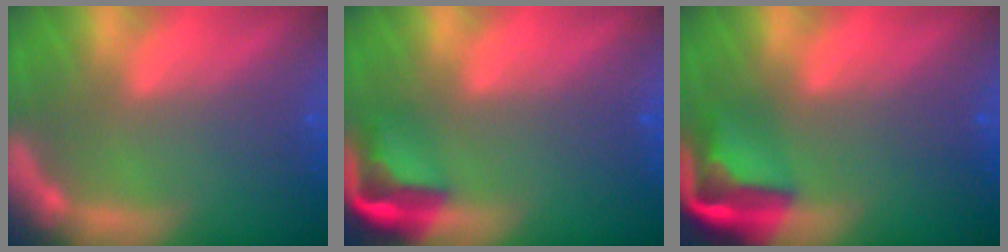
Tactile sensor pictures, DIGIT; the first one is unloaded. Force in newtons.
{"total": 4.4}
{"total": 5.9}